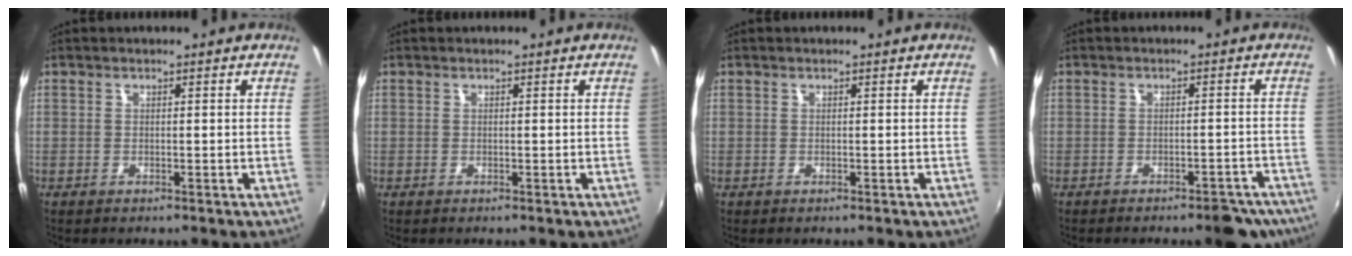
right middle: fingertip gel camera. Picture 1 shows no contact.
{"total": 0.0}
{"total": 0.0}
{"total": 7.3, "force": [-6.0, 2.5, 3.3], "torque": [-0.041, 0.008, -0.057]}